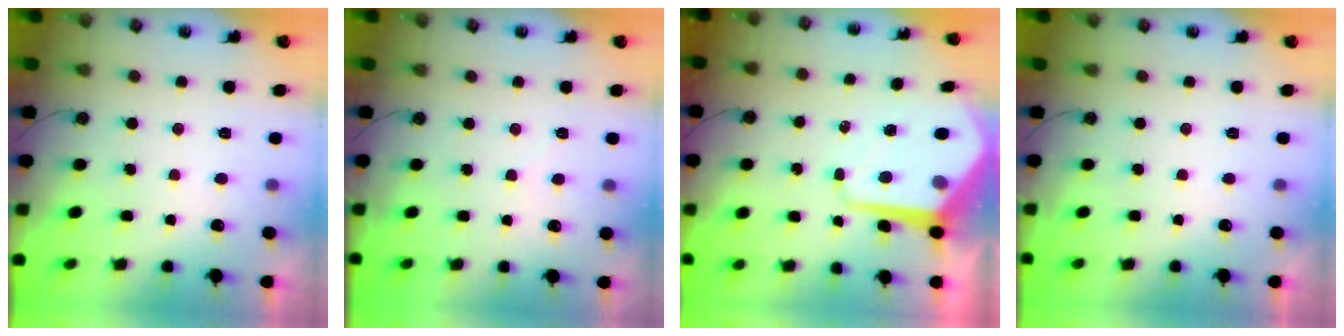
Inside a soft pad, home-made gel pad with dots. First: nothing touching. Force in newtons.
{"total": 2.1, "press": 2.0, "slide": 0.4}
{"total": 10.6, "press": 10.6, "slide": 0.9}
{"total": 0.0}